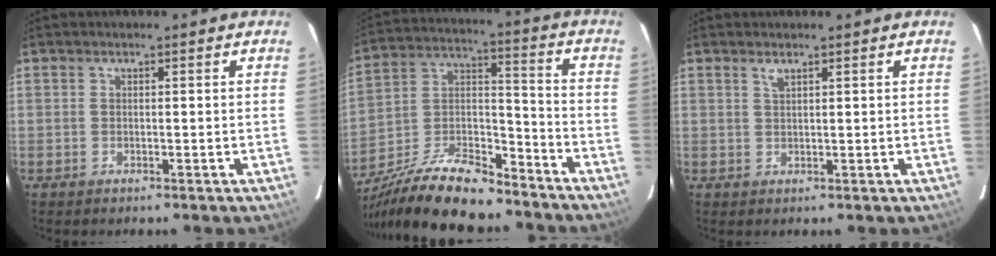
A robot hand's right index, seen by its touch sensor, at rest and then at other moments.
{"total": 19.9, "force": [-15.3, 6.8, 10.8], "torque": [-0.220, 0.003, -0.262]}
{"total": 1.2, "force": [0.9, 0.3, 0.8], "torque": [-0.015, 0.002, 0.016]}